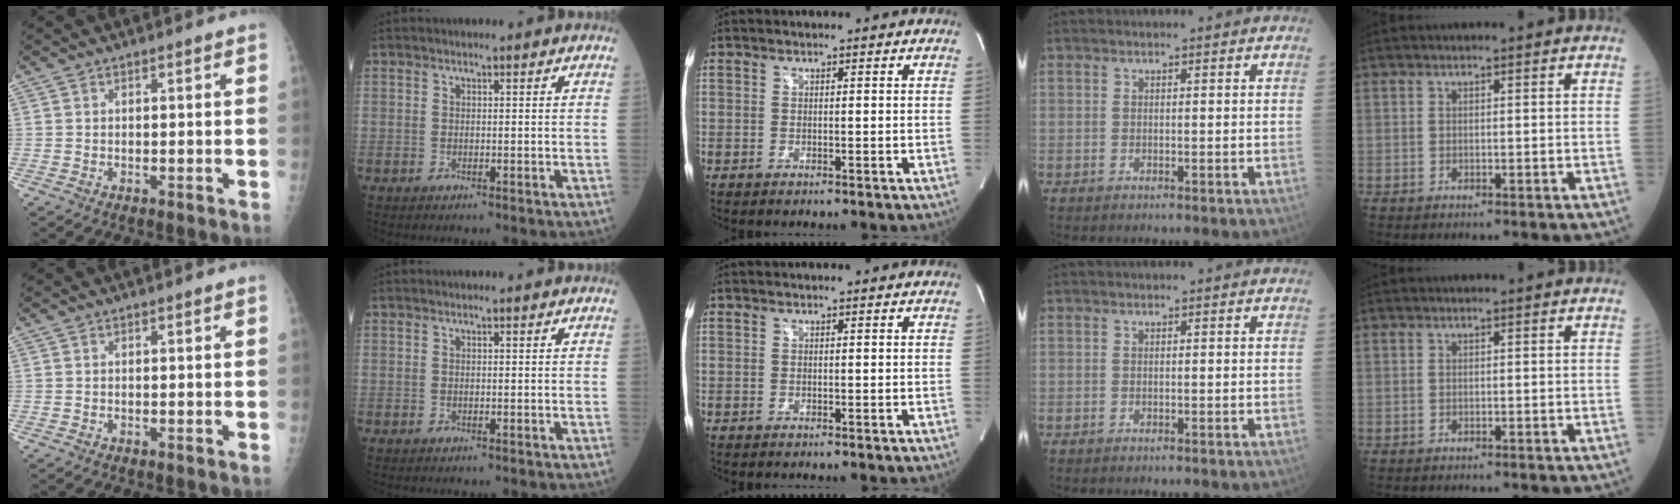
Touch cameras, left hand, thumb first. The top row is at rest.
{}